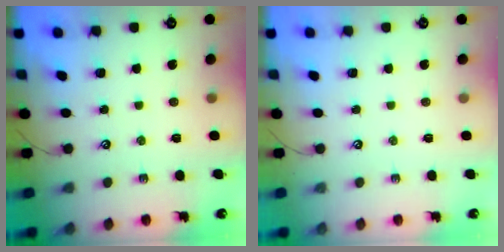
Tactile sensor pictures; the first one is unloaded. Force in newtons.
{"total": 0.0}